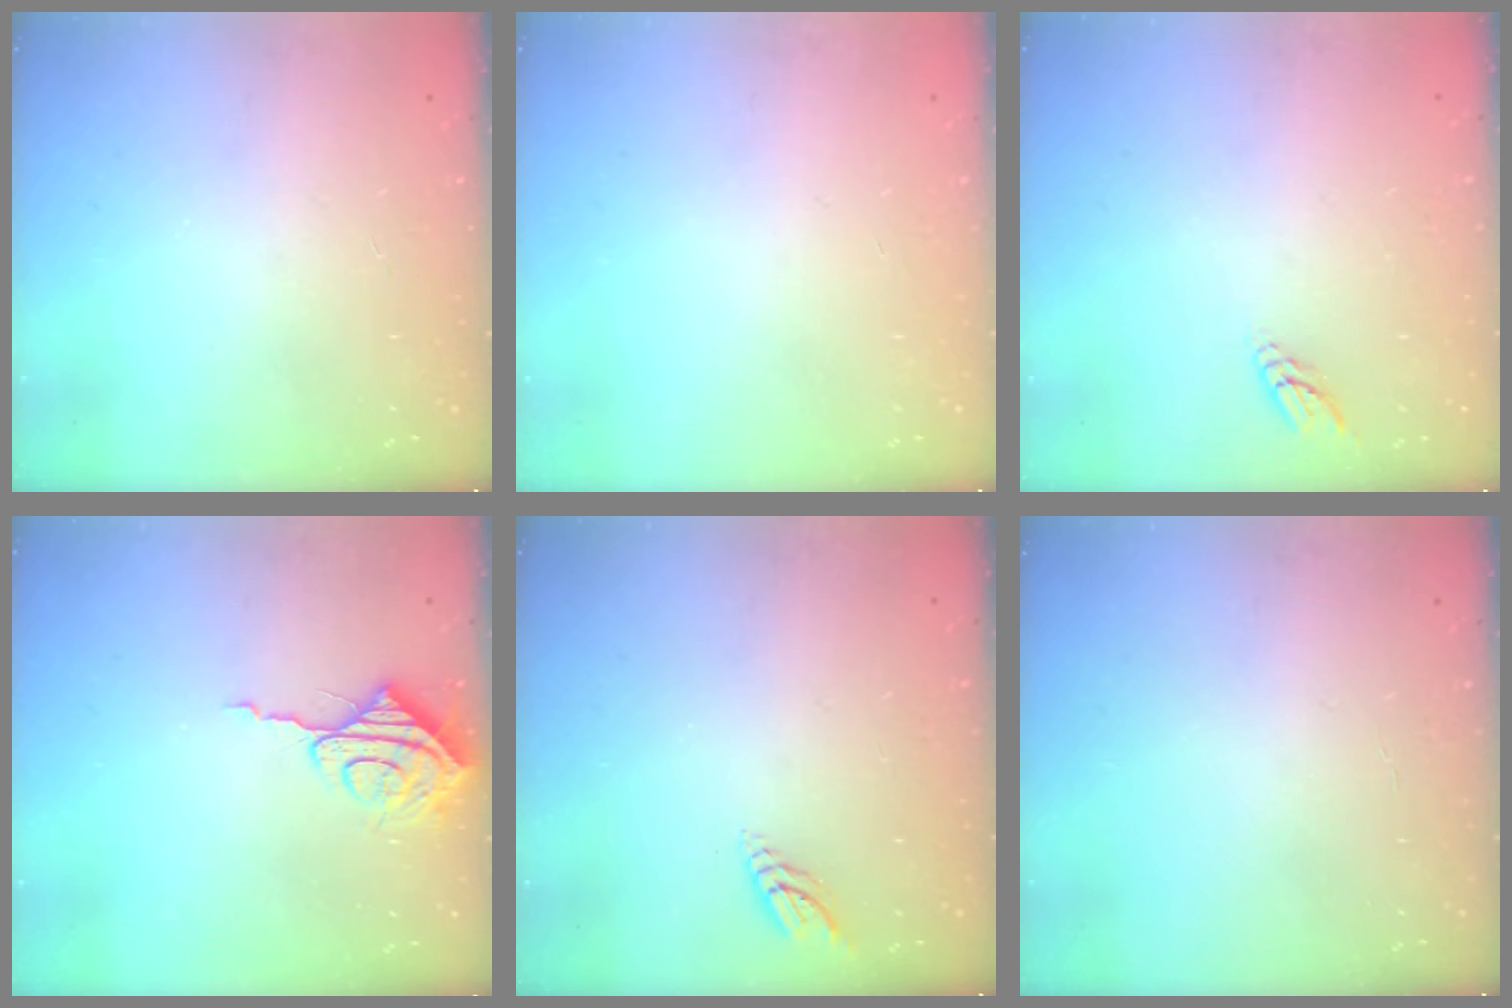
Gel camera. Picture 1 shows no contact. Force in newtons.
{"total": 0.0}
{"total": 4.8, "press": 4.8, "slide": 0.2}
{"total": 8.0, "press": 8.0, "slide": 0.7}
{"total": 4.7, "press": 4.6, "slide": 0.4}
{"total": 2.0, "press": 2.0, "slide": 0.2}